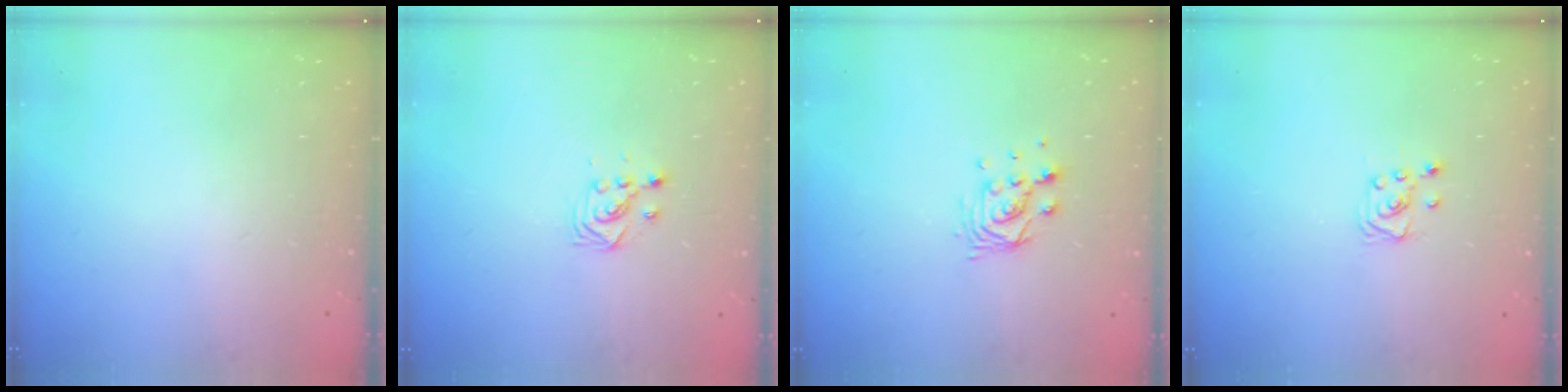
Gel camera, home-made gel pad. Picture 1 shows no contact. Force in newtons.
{"total": 2.7, "press": 2.7, "slide": 0.3}
{"total": 6.2, "press": 6.2, "slide": 0.1}
{"total": 3.4, "press": 3.4, "slide": 0.4}